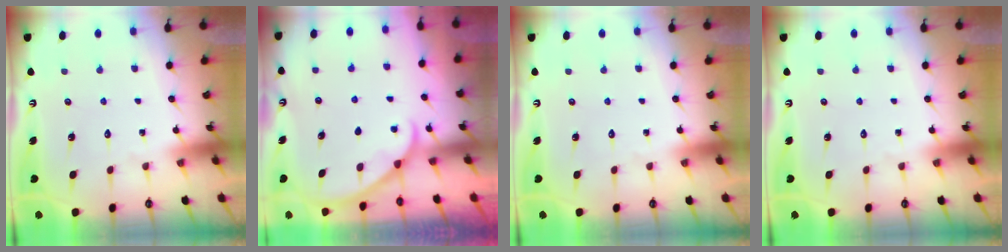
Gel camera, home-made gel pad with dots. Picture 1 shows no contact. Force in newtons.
{"total": 1.7, "press": 1.7, "slide": 0.2}
{"total": 0.0}
{"total": 0.0}